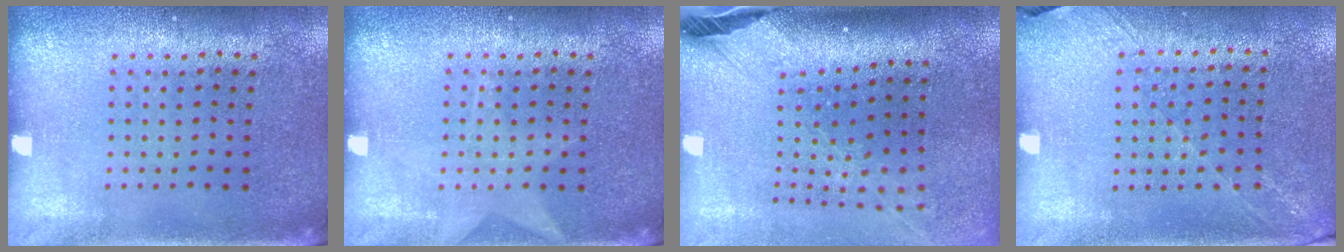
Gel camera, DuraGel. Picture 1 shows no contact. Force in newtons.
{"total": 1.0, "press": 1.0, "slide": 0.1}
{"total": 2.7, "press": 2.0, "slide": 1.8}
{"total": 1.2, "press": 1.1, "slide": 0.6}